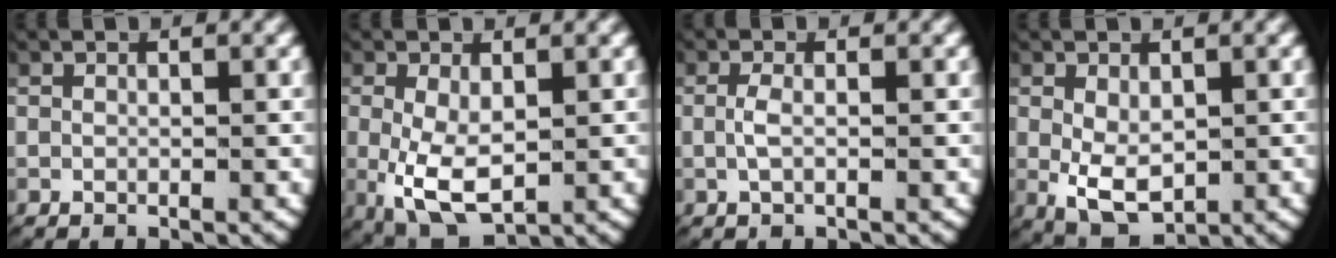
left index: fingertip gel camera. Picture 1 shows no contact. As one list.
[{"total": 6.1, "force": [-1.6, 3.8, 4.5], "torque": [-0.108, -0.039, -0.003]}, {"total": 1.3, "force": [-0.3, 0.2, 1.2], "torque": [-0.040, -0.007, -0.001]}, {"total": 4.8, "force": [-1.3, 3.3, 3.3], "torque": [-0.073, -0.031, -0.002]}]